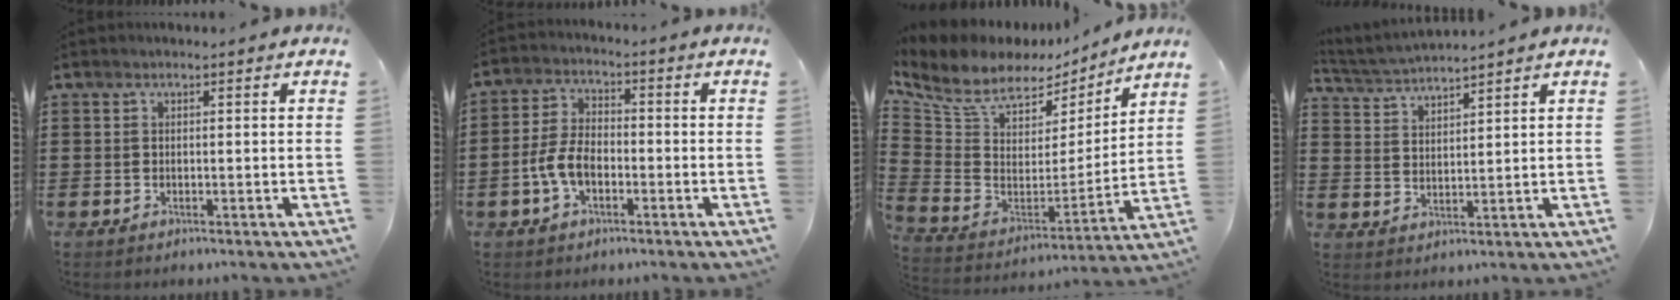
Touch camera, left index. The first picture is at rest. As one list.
[{"total": 6.1, "force": [-2.2, 3.3, 4.6], "torque": [-0.114, -0.001, -0.049]}, {"total": 8.6, "force": [6.2, 4.4, 4.0], "torque": [-0.113, -0.036, 0.111]}, {"total": 3.2, "force": [3.2, -0.3, 0.4], "torque": [-0.021, -0.015, 0.056]}]